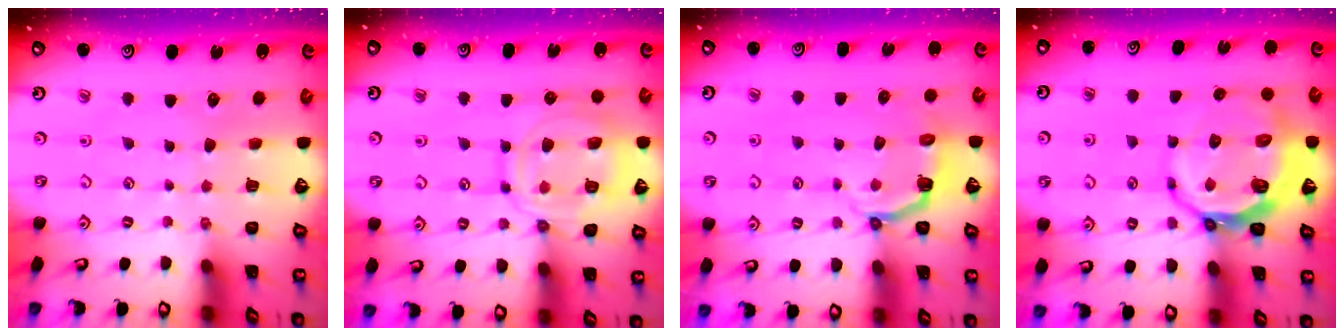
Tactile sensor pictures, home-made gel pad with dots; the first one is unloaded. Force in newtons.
{"total": 13.4, "press": 13.3, "slide": 1.3}
{"total": 4.1, "press": 2.5, "slide": 3.2}
{"total": 10.2, "press": 9.3, "slide": 4.2}